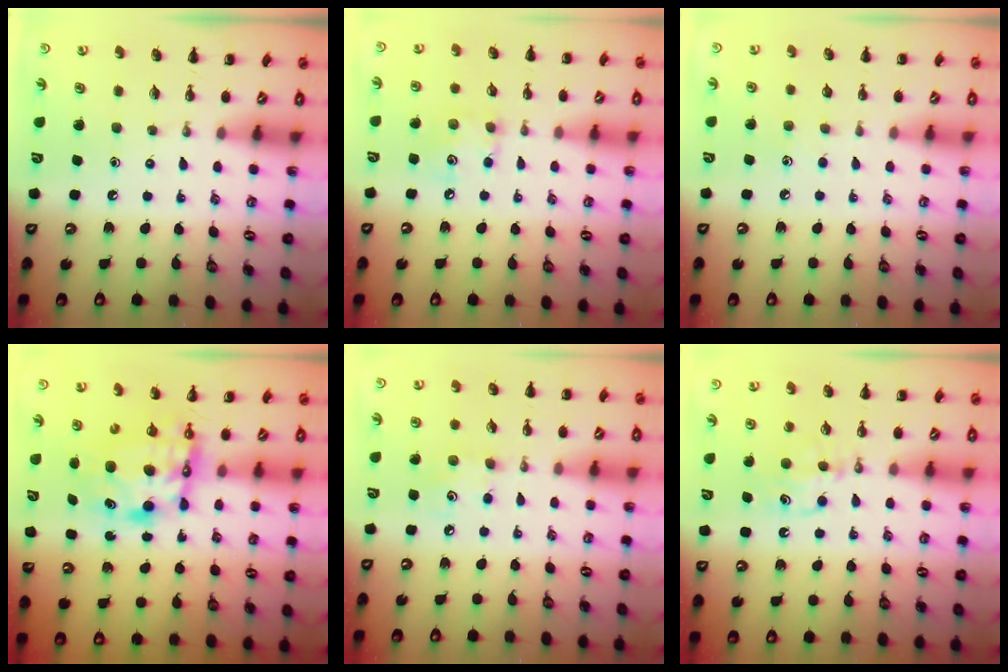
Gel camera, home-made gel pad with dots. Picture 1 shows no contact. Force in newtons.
{"total": 6.3, "press": 6.2, "slide": 0.9}
{"total": 3.6, "press": 3.5, "slide": 0.8}
{"total": 7.6, "press": 7.4, "slide": 1.8}
{"total": 4.9, "press": 4.8, "slide": 1.1}
{"total": 6.3, "press": 6.1, "slide": 1.6}